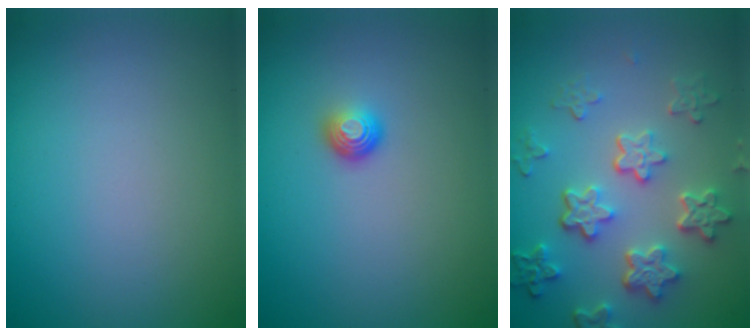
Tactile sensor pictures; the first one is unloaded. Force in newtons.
{"total": 1.6, "press": 1.0, "slide": 1.3}
{"total": 5.8, "press": 4.3, "slide": 3.8}